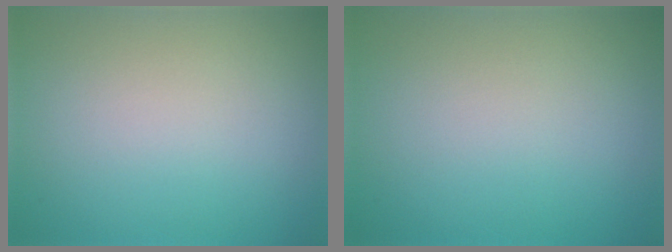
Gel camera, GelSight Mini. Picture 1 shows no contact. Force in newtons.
{"total": 0.0}